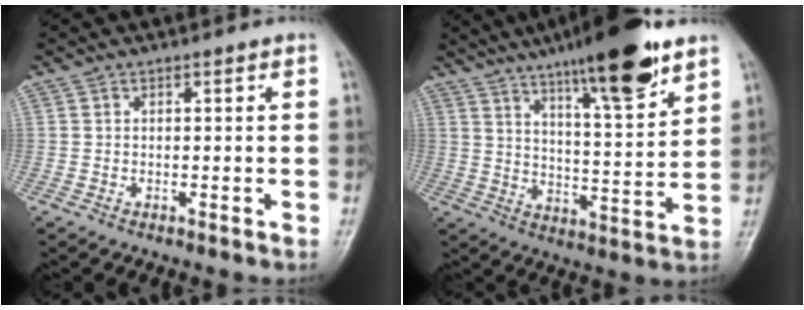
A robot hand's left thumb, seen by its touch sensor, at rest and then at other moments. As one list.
[{"total": 17.6, "force": [11.6, 3.3, 12.9], "torque": [-0.180, -0.057, 0.184]}]